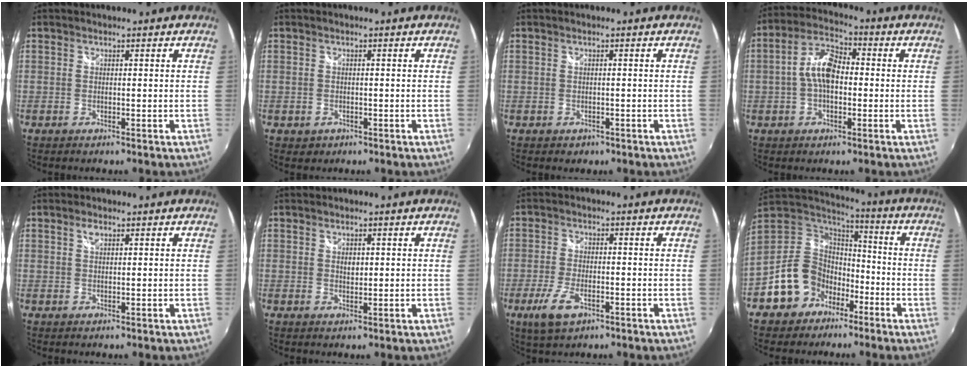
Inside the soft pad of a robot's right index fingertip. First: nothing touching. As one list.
[{"total": 1.9, "force": [-0.7, 1.6, 0.6], "torque": [-0.013, -0.003, -0.007]}, {"total": 1.9, "force": [-0.9, 1.5, 0.7], "torque": [-0.015, -0.005, -0.009]}, {"total": 8.5, "force": [-0.6, 4.7, 7.1], "torque": [-0.143, 0.022, -0.012]}, {"total": 1.4, "force": [0.8, 0.6, 1.0], "torque": [-0.017, 0.003, 0.012]}, {"total": 1.6, "force": [0.3, 1.2, 1.0], "torque": [-0.014, 0.001, 0.005]}, {"total": 7.1, "force": [-3.6, 3.2, 5.2], "torque": [-0.126, -0.012, -0.063]}, {"total": 14.4, "force": [-7.3, 11.5, 4.8], "torque": [-0.120, 0.032, -0.113]}]